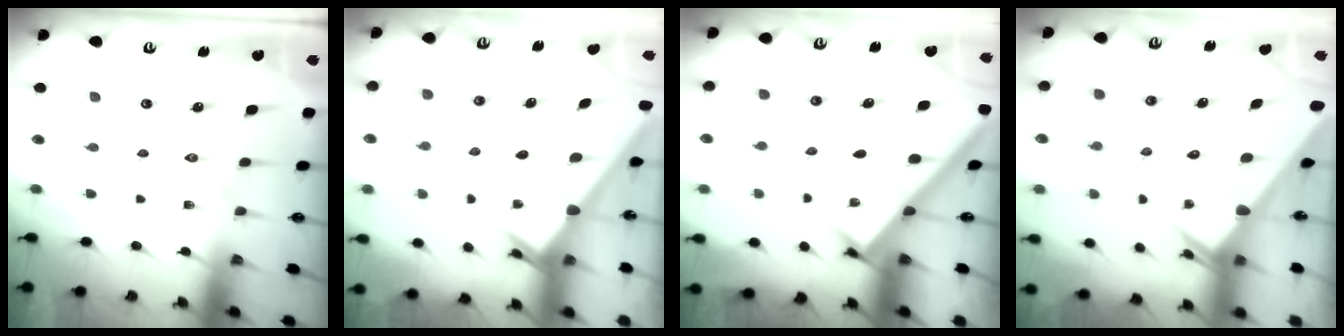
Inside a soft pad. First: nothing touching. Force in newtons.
{"total": 2.3, "press": 2.3, "slide": 0.2}
{"total": 2.3, "press": 2.3, "slide": 0.3}
{"total": 2.5, "press": 2.5, "slide": 0.0}